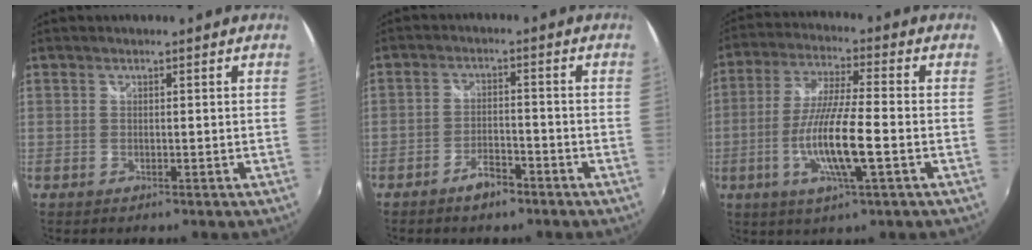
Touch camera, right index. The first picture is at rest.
{"total": 4.3, "force": [-3.2, 1.5, 2.4], "torque": [-0.059, 0.004, -0.051]}
{"total": 12.1, "force": [-3.5, 1.1, 11.6], "torque": [-0.230, -0.010, -0.065]}